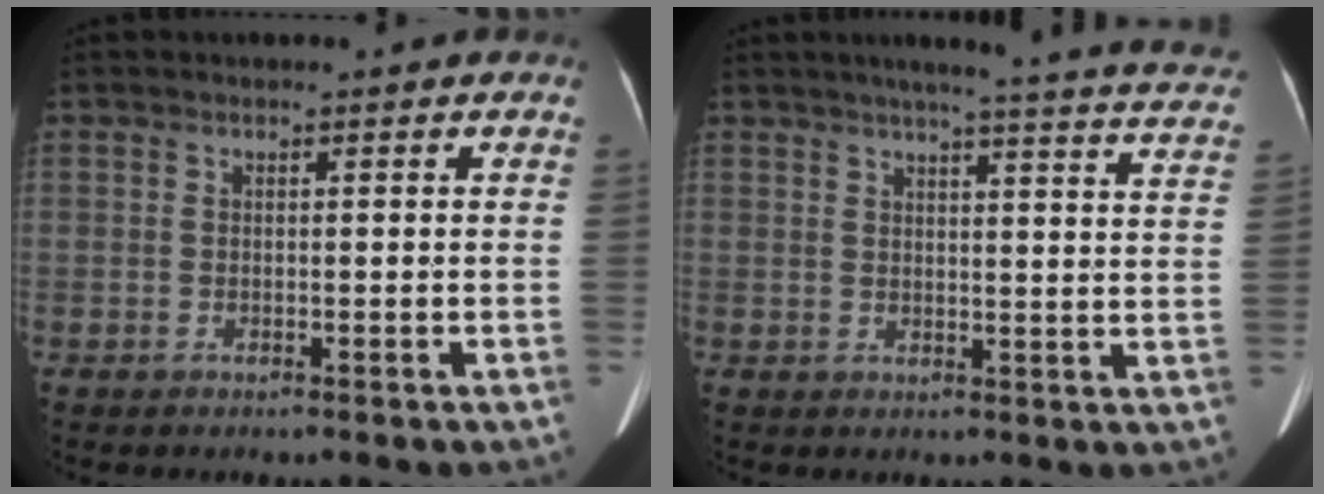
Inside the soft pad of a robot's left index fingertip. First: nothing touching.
{"total": 22.9, "force": [20.8, 0.8, 9.6], "torque": [-0.126, -0.048, 0.227]}